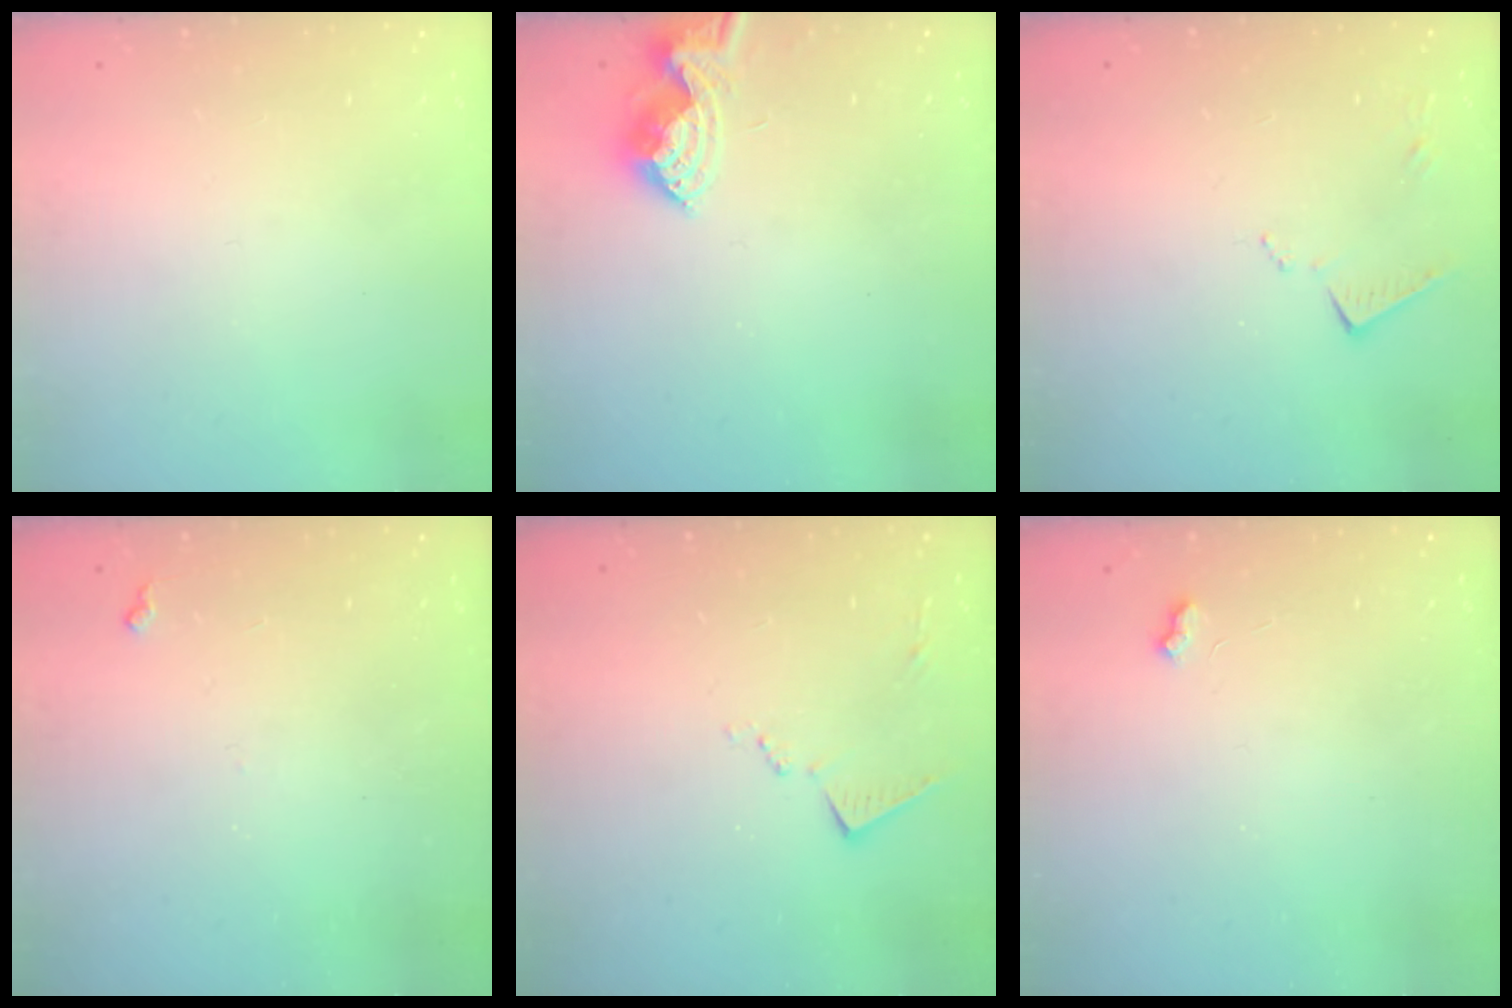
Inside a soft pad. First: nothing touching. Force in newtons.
{"total": 7.6, "press": 7.6, "slide": 0.4}
{"total": 6.8, "press": 6.8, "slide": 0.1}
{"total": 5.0, "press": 4.9, "slide": 0.8}
{"total": 8.3, "press": 8.3, "slide": 0.4}
{"total": 2.3, "press": 2.3, "slide": 0.4}